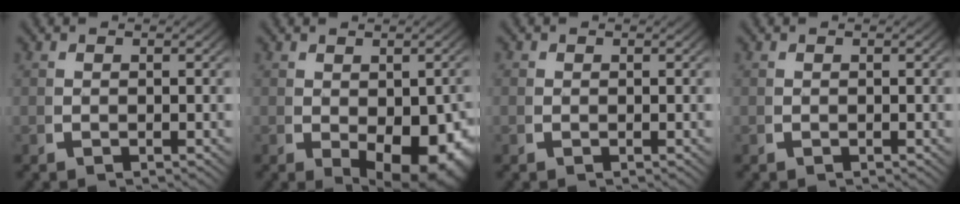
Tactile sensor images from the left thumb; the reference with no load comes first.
{"total": 7.9, "force": [-1.8, 4.8, 6.1], "torque": [-0.101, -0.048, 0.004]}
{"total": 0.5, "force": [0.0, 0.5, 0.0], "torque": [-0.004, -0.003, 0.000]}
{"total": 0.0}